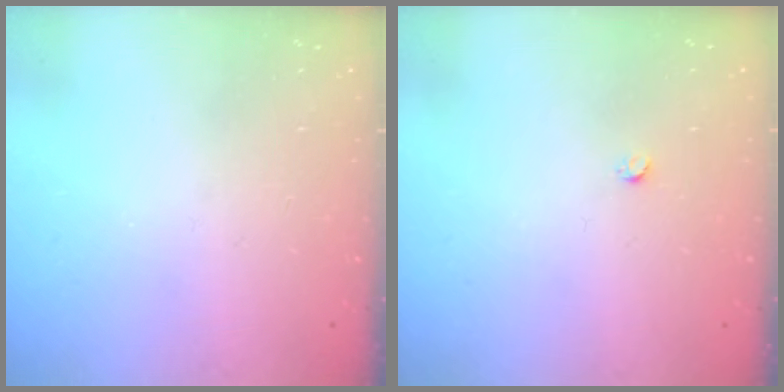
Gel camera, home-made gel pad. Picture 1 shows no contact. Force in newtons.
{"total": 2.4, "press": 2.4, "slide": 0.3}